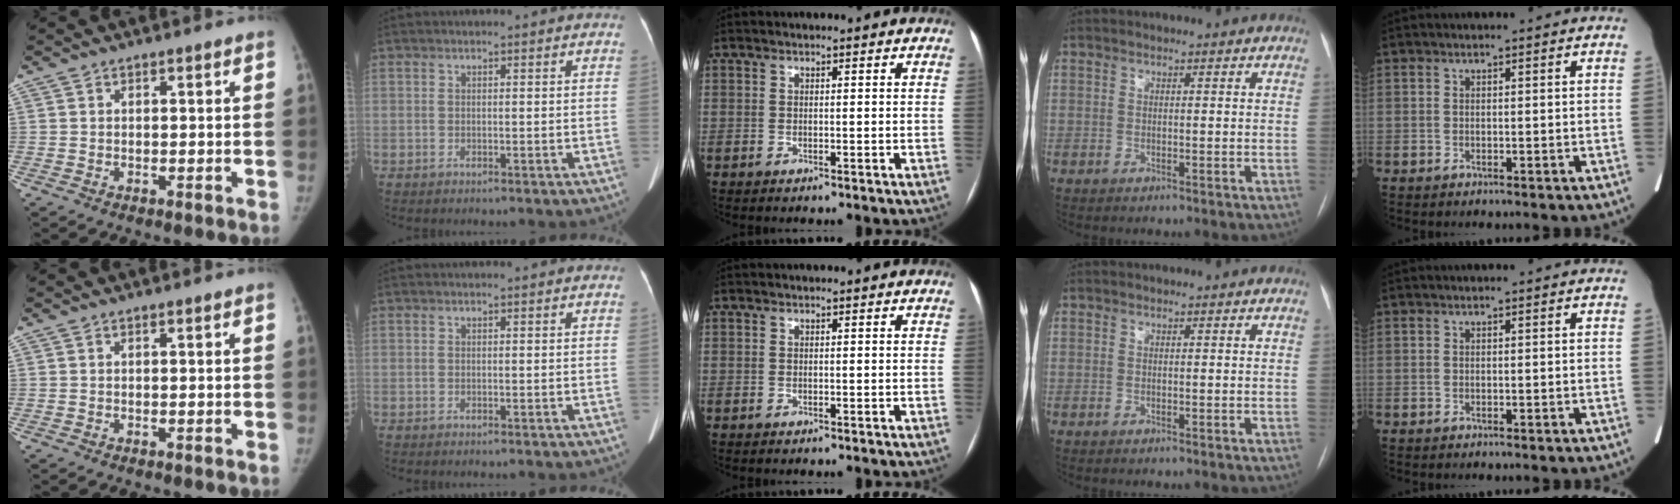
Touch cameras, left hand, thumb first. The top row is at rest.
{}